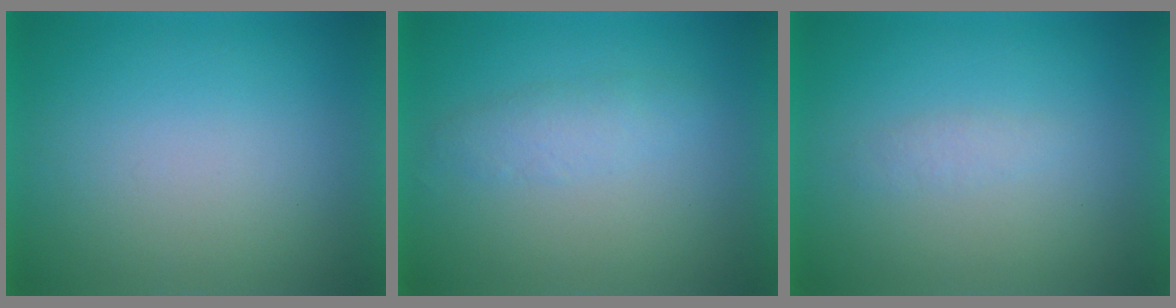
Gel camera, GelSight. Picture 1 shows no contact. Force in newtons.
{"total": 2.5}
{"total": 1.3}